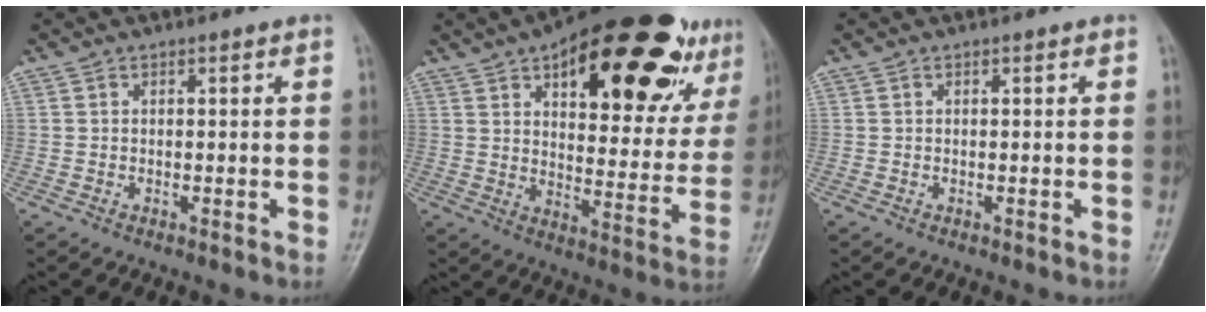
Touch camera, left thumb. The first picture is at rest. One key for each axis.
{"total": 30.0, "fx": 16.8, "fy": 12.4, "fz": 21.6, "tx": -0.264, "ty": -0.027, "tz": 0.240}
{"total": 0.0}